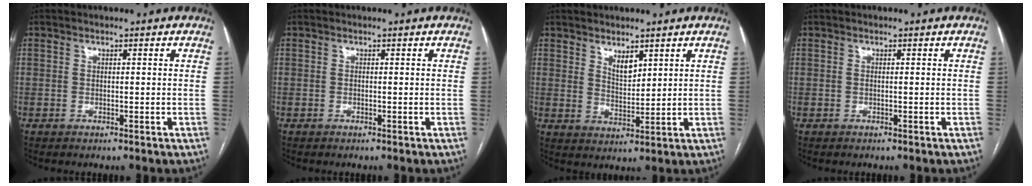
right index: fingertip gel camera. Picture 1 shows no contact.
{"total": 0.0}
{"total": 3.6, "force": [2.5, 1.3, 2.2], "torque": [-0.041, -0.009, 0.052]}
{"total": 0.0}